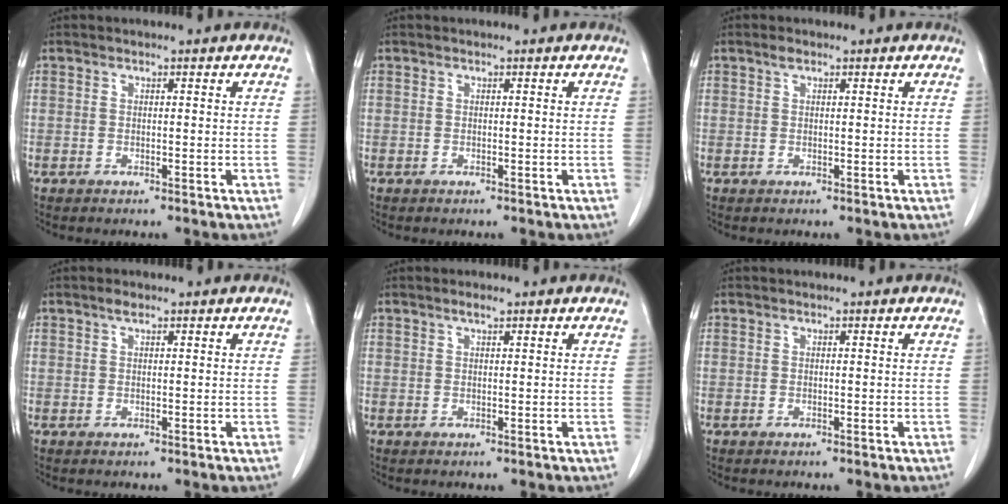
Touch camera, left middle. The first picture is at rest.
{"total": 0.0}
{"total": 0.9, "force": [0.6, 0.4, 0.5], "torque": [-0.010, 0.006, 0.009]}
{"total": 1.0, "force": [0.7, 0.3, 0.7], "torque": [-0.016, 0.005, 0.013]}
{"total": 1.1, "force": [0.8, 0.2, 0.8], "torque": [-0.018, 0.002, 0.015]}
{"total": 0.0}